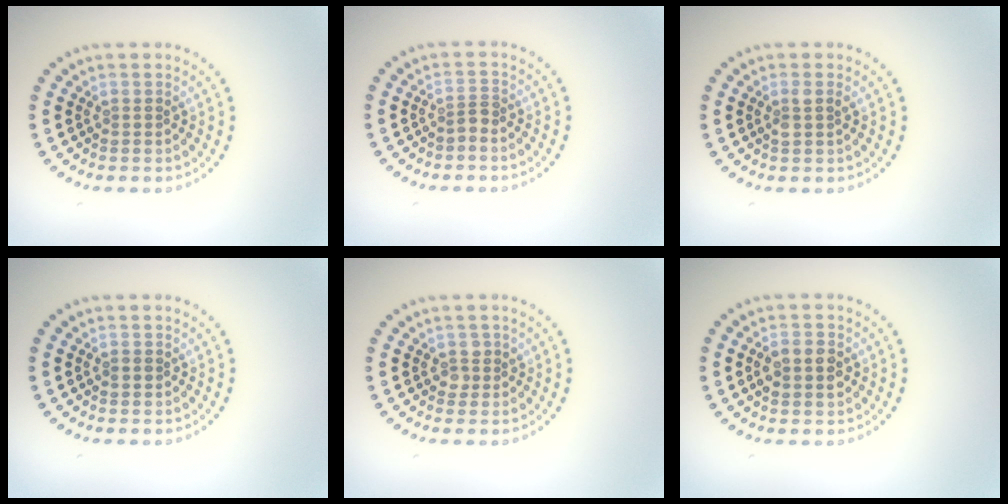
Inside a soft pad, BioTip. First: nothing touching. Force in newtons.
{"total": 0.9, "press": 0.6, "slide": 0.7}
{"total": 1.4, "press": 1.2, "slide": 0.7}
{"total": 0.8, "press": 0.8, "slide": 0.3}
{"total": 1.2, "press": 1.1, "slide": 0.4}
{"total": 2.9, "press": 2.9, "slide": 0.1}